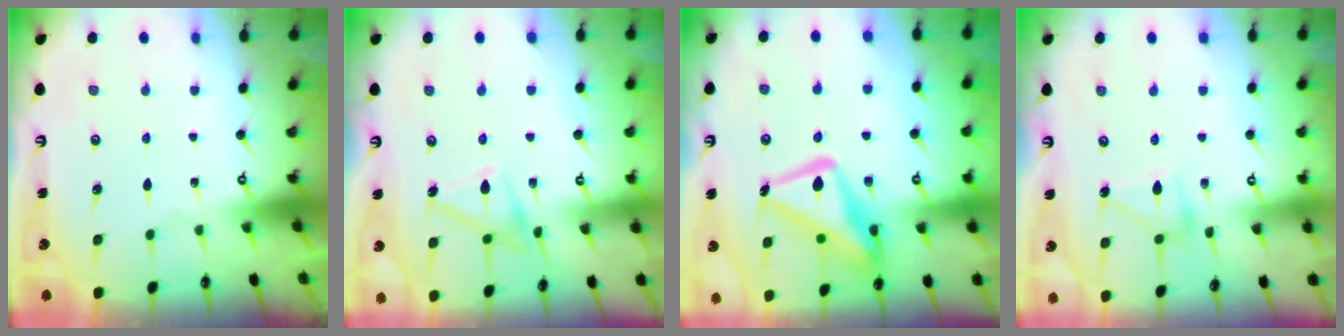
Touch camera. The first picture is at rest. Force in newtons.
{"total": 14.5, "press": 14.5, "slide": 0.7}
{"total": 18.0, "press": 17.9, "slide": 1.7}
{"total": 11.3, "press": 11.3, "slide": 0.5}